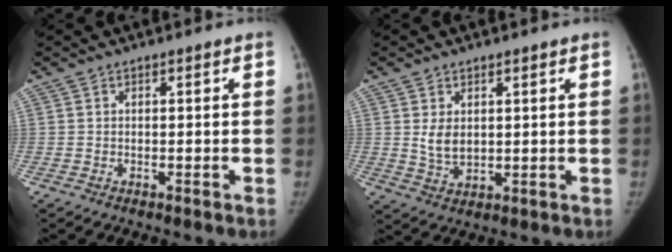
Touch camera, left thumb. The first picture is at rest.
{"total": 4.6, "force": [1.3, 3.1, 3.1], "torque": [-0.045, -0.016, 0.033]}